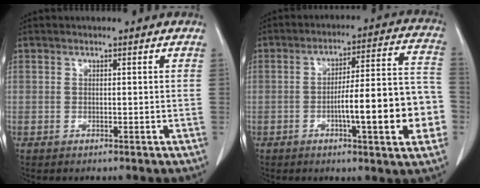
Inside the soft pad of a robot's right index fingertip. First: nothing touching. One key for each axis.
{"total": 15.6, "fx": -4.0, "fy": 2.1, "fz": 14.9, "tx": -0.198, "ty": 0.024, "tz": -0.055}